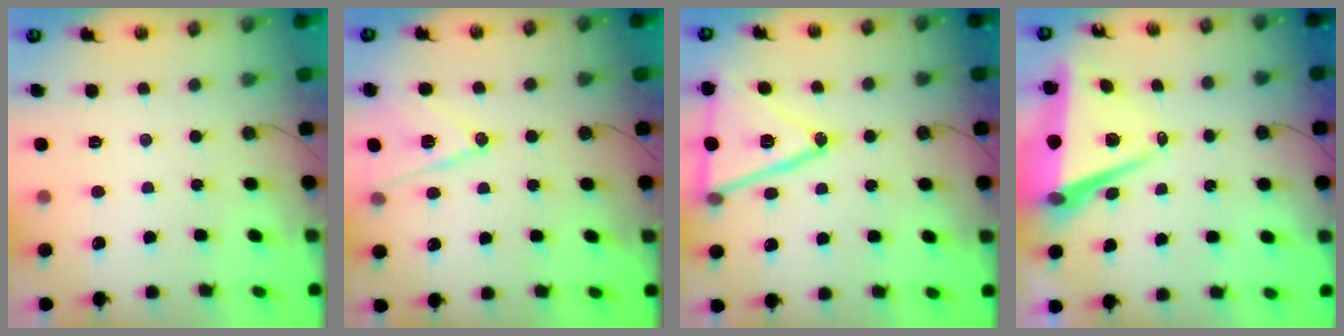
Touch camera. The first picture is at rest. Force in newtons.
{"total": 12.5, "press": 11.9, "slide": 3.9}
{"total": 18.7, "press": 18.4, "slide": 3.5}
{"total": 8.9, "press": 7.7, "slide": 4.4}